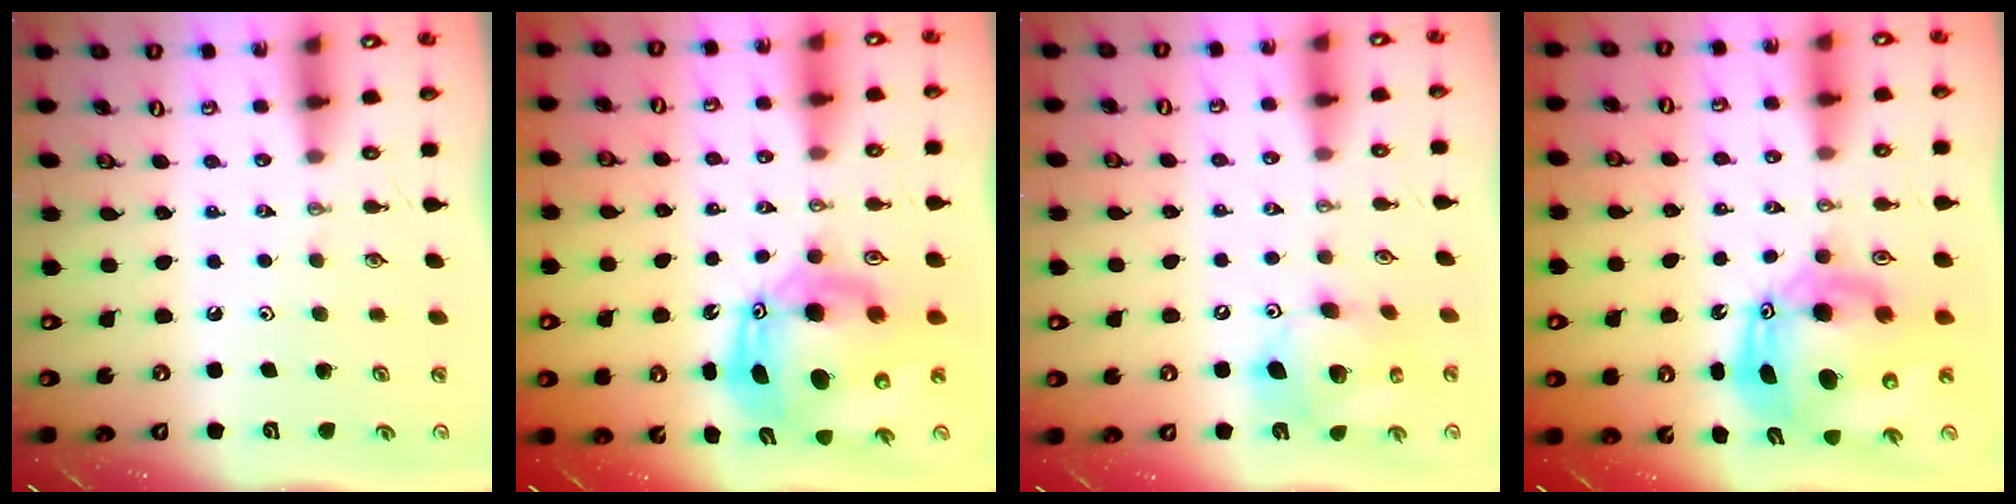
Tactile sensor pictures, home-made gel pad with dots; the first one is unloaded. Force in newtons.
{"total": 15.9, "press": 15.7, "slide": 2.6}
{"total": 13.3, "press": 13.0, "slide": 2.5}
{"total": 15.9, "press": 15.7, "slide": 2.6}